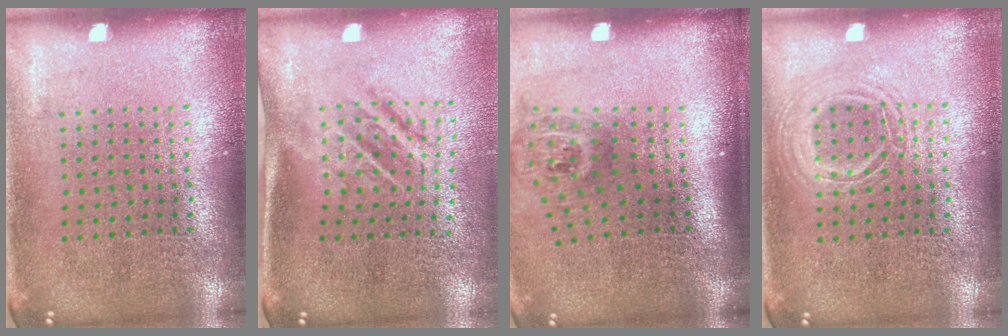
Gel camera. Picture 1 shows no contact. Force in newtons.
{"total": 1.7, "press": 1.2, "slide": 1.2}
{"total": 1.9, "press": 1.3, "slide": 1.4}
{"total": 1.2, "press": 1.2, "slide": 0.1}